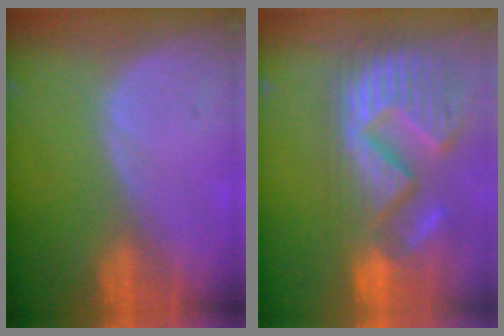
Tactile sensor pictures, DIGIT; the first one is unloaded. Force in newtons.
{"total": 15.2, "press": 12.6, "slide": 8.4}